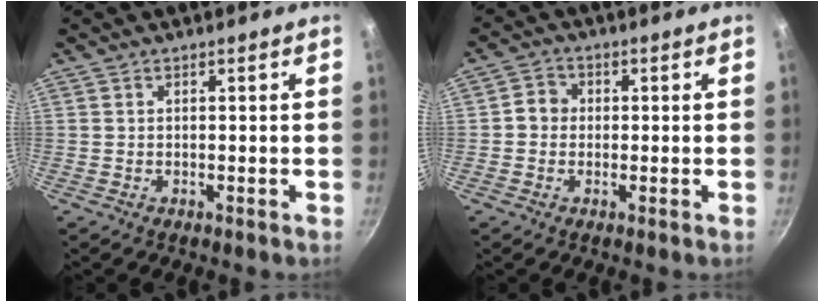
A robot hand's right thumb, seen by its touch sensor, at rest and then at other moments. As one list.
[{"total": 3.6, "force": [-0.2, 3.2, 1.5], "torque": [-0.010, 0.011, -0.011]}]